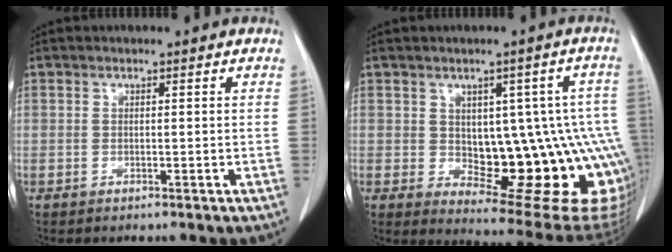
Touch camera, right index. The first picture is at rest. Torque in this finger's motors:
{"motor_torque": [1.51, -0.63, 0.38, 0.05]}